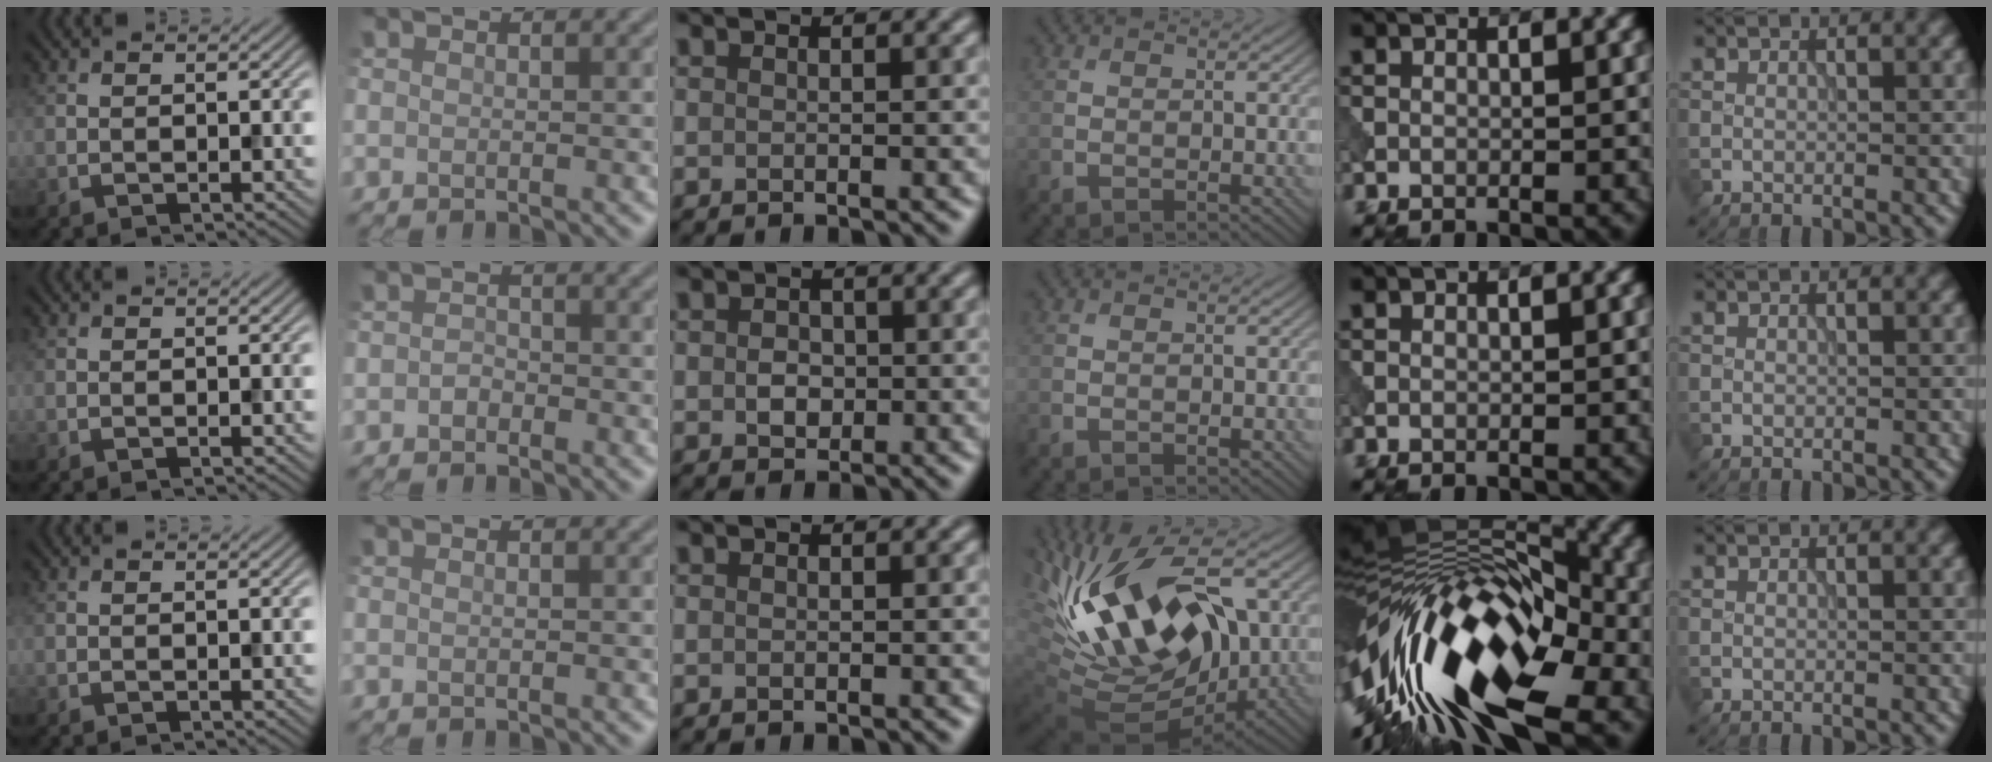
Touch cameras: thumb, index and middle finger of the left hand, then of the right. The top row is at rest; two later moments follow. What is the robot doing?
{"motion": "extract", "object": "peg toy"}